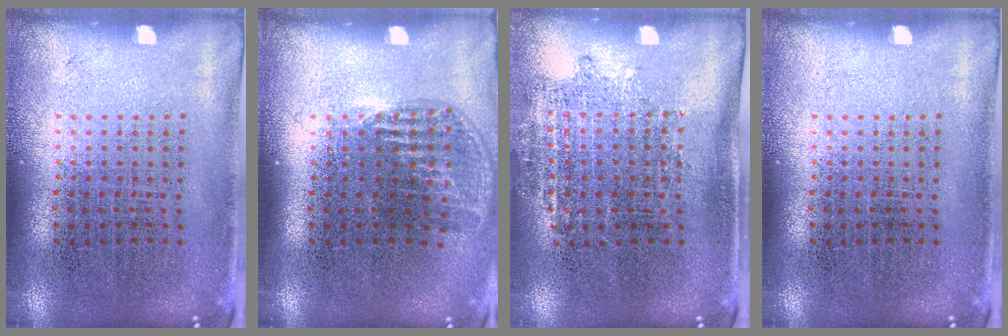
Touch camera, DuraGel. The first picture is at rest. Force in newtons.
{"total": 1.1, "press": 1.0, "slide": 0.6}
{"total": 1.1, "press": 0.9, "slide": 0.7}
{"total": 0.0}